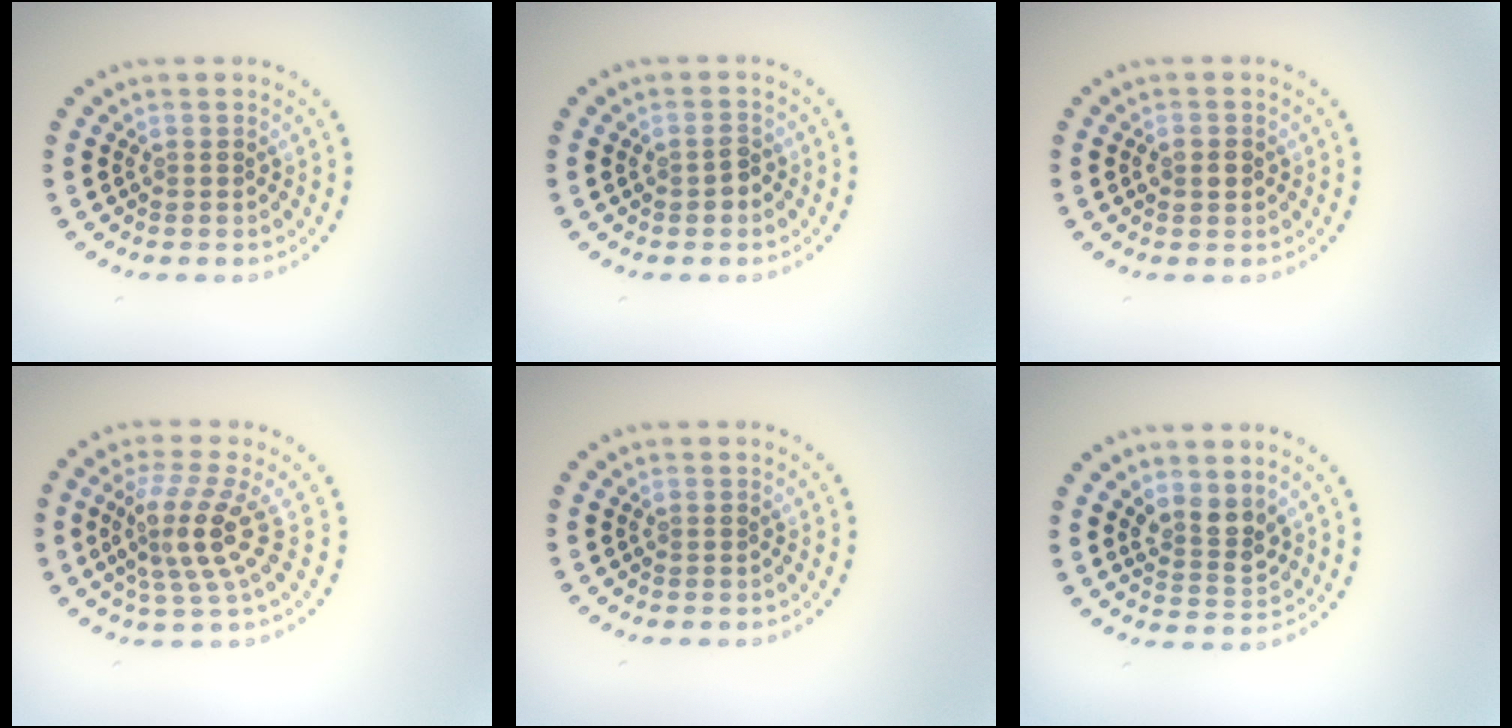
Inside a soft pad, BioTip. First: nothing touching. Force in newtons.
{"total": 1.3, "press": 1.2, "slide": 0.3}
{"total": 1.8, "press": 1.8, "slide": 0.1}
{"total": 4.1, "press": 3.1, "slide": 2.7}
{"total": 0.0}
{"total": 2.7, "press": 2.3, "slide": 1.3}